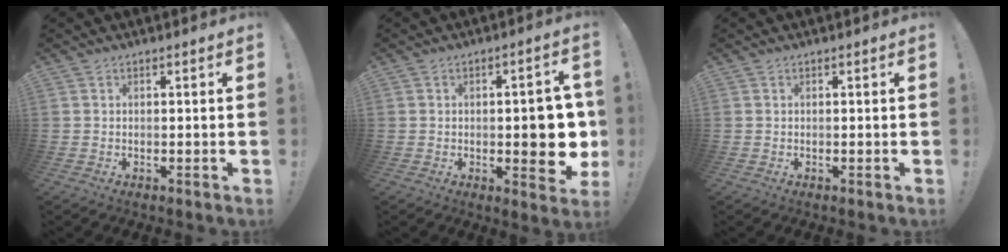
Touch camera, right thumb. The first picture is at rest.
{"total": 10.3, "force": [-0.7, 3.9, 9.5], "torque": [-0.104, -0.005, -0.011]}
{"total": 0.0}